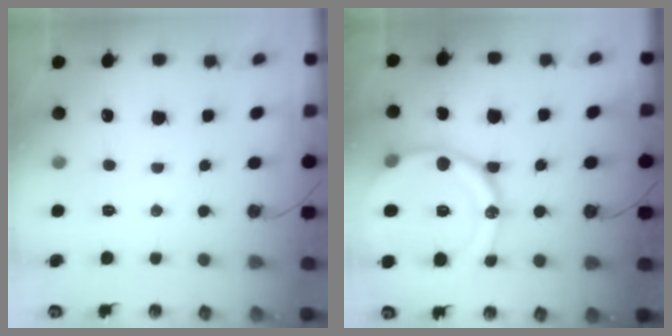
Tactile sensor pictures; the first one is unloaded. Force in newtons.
{"total": 20.8, "press": 20.7, "slide": 2.5}